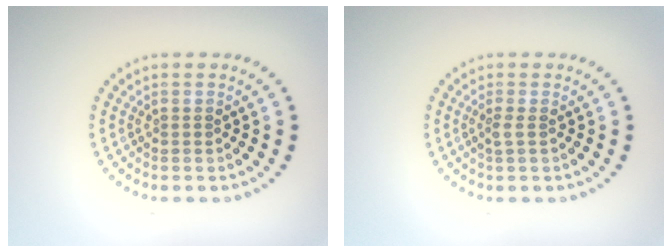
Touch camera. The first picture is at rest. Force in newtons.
{"total": 0.9, "press": 0.7, "slide": 0.5}